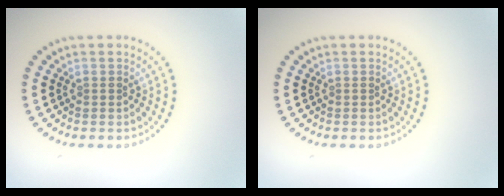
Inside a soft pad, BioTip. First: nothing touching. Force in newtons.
{"total": 0.0}